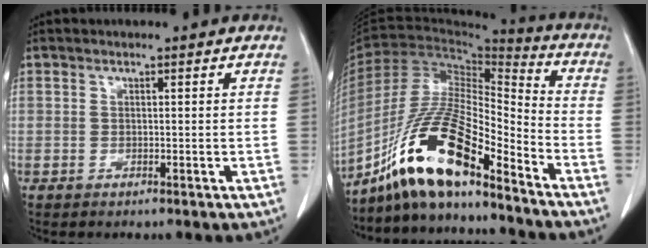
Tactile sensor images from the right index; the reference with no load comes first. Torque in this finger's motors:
{"motor_torque": [1.53, -0.61, 0.73, 0.21]}